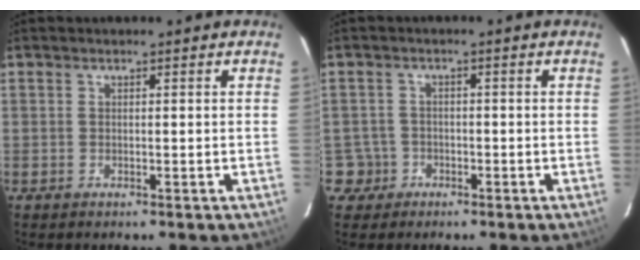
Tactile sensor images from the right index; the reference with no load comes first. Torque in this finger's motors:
{"motor_torque": [-0.70, -0.62, -1.05, -0.21]}